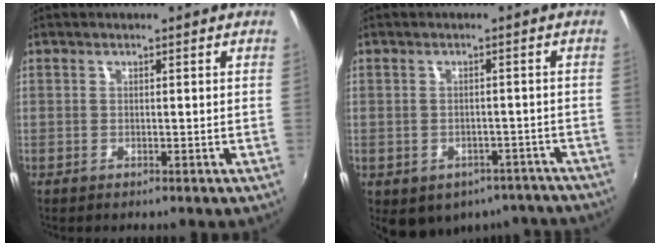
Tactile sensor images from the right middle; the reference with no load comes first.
{"total": 13.9, "force": [-9.8, 8.3, 5.4], "torque": [-0.111, -0.003, -0.101]}